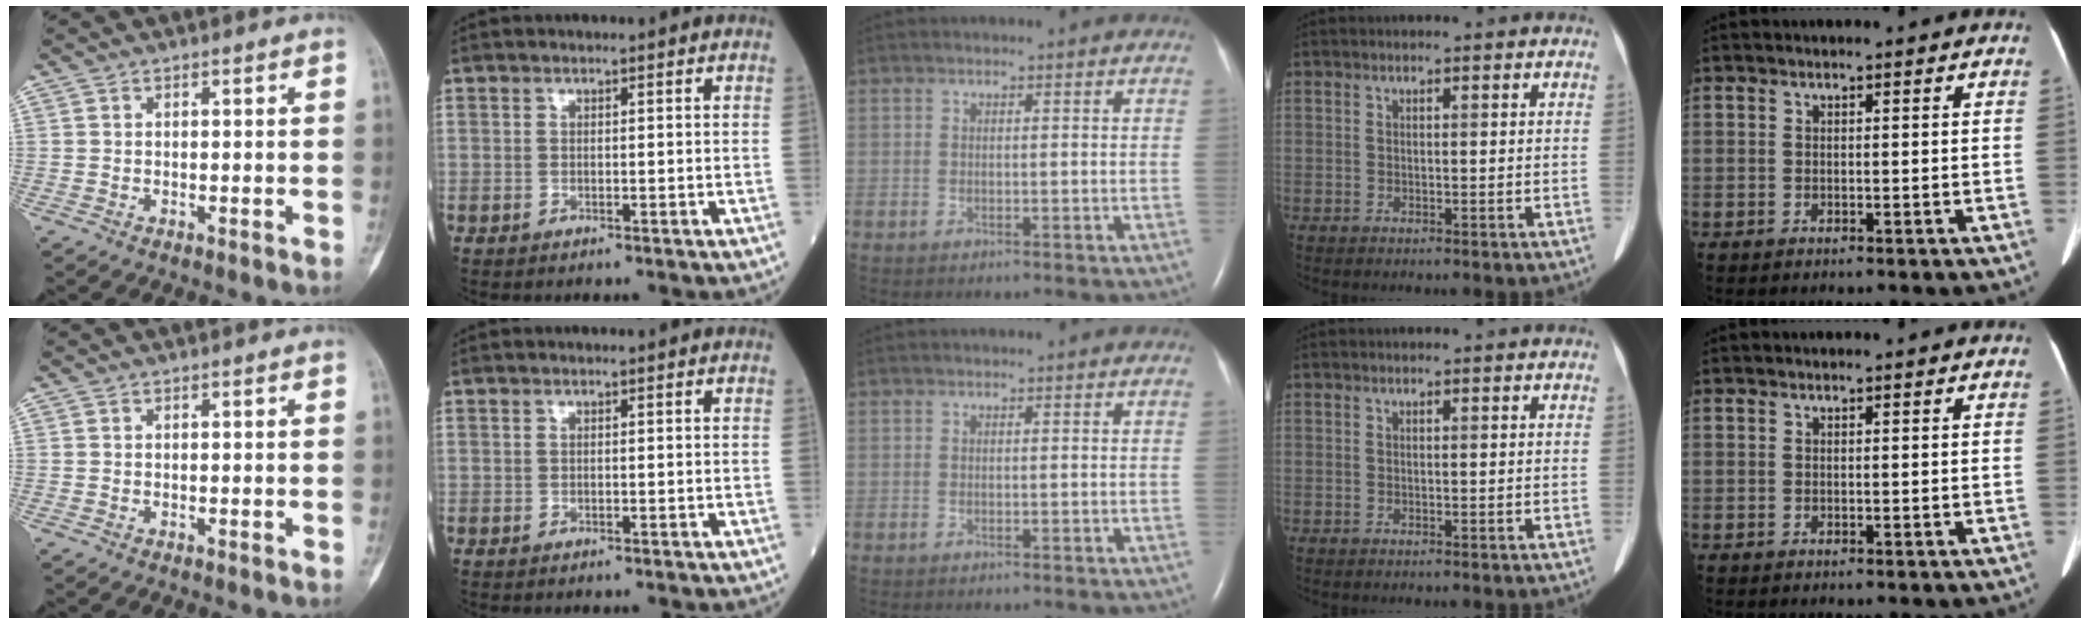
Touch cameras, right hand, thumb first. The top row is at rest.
{}